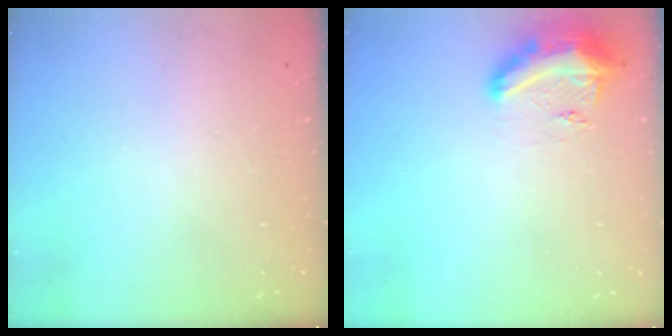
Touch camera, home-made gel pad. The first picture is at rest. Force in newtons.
{"total": 10.3, "press": 10.3, "slide": 1.1}